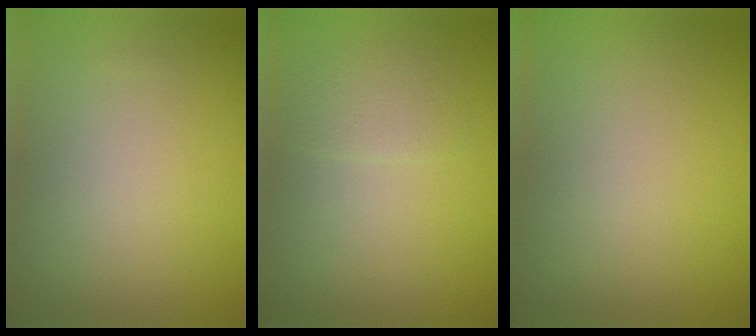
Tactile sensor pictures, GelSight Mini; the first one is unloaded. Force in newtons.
{"total": 1.5, "press": 1.5, "slide": 0.1}
{"total": 0.0}